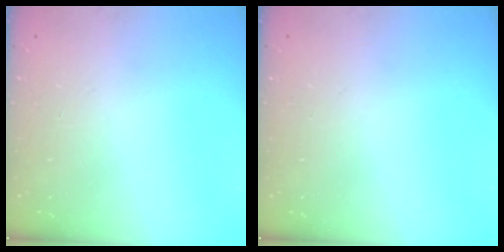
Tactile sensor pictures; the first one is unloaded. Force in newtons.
{"total": 0.0}